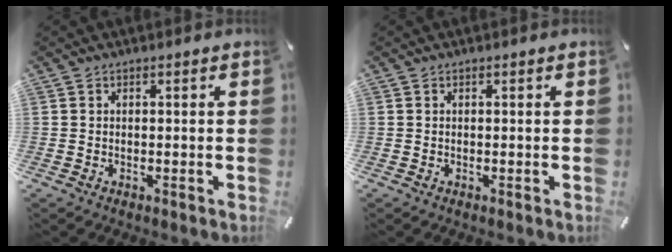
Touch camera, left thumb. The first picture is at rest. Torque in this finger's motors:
{"motor_torque": [-0.05, 0.05, -0.08, 0.08, 0.00]}